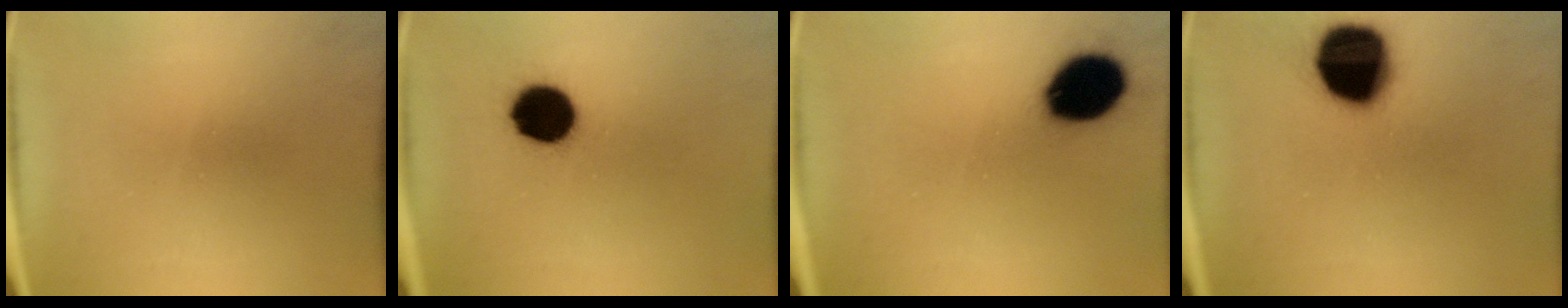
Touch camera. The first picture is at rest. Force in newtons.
{"total": 11.4}
{"total": 14.8}
{"total": 19.8}